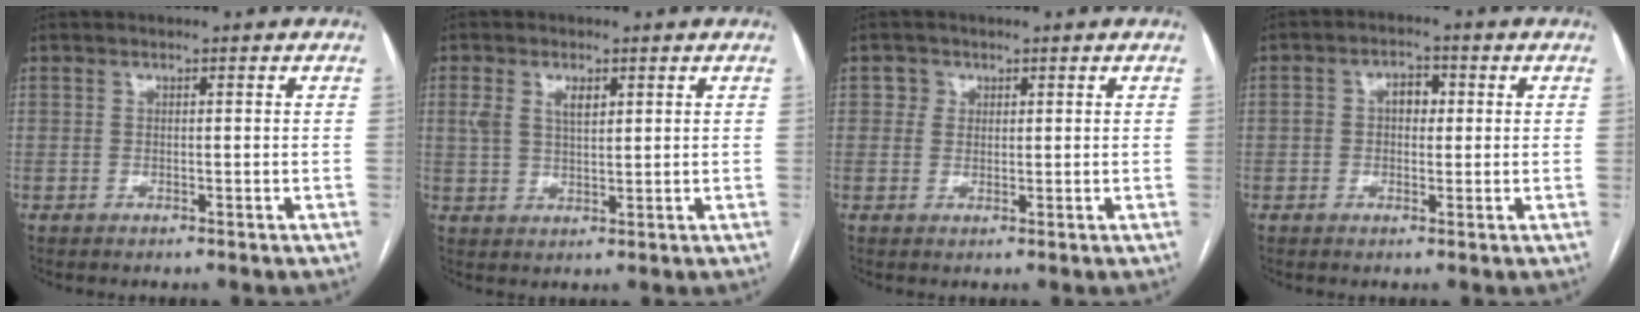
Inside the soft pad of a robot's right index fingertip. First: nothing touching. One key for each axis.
{"total": 4.3, "fx": 2.2, "fy": 2.1, "fz": 2.9, "tx": -0.070, "ty": 0.015, "tz": 0.046}
{"total": 1.8, "fx": 0.7, "fy": 1.7, "fz": 0.0, "tx": 0.012, "ty": 0.000, "tz": 0.005}
{"total": 3.6, "fx": 0.9, "fy": 2.5, "fz": 2.5, "tx": -0.048, "ty": 0.021, "tz": 0.016}